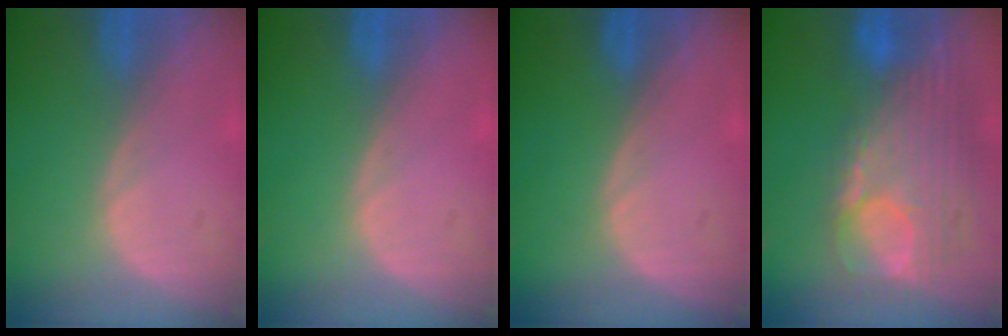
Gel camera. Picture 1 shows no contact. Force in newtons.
{"total": 0.0}
{"total": 0.0}
{"total": 12.6, "press": 10.7, "slide": 6.6}